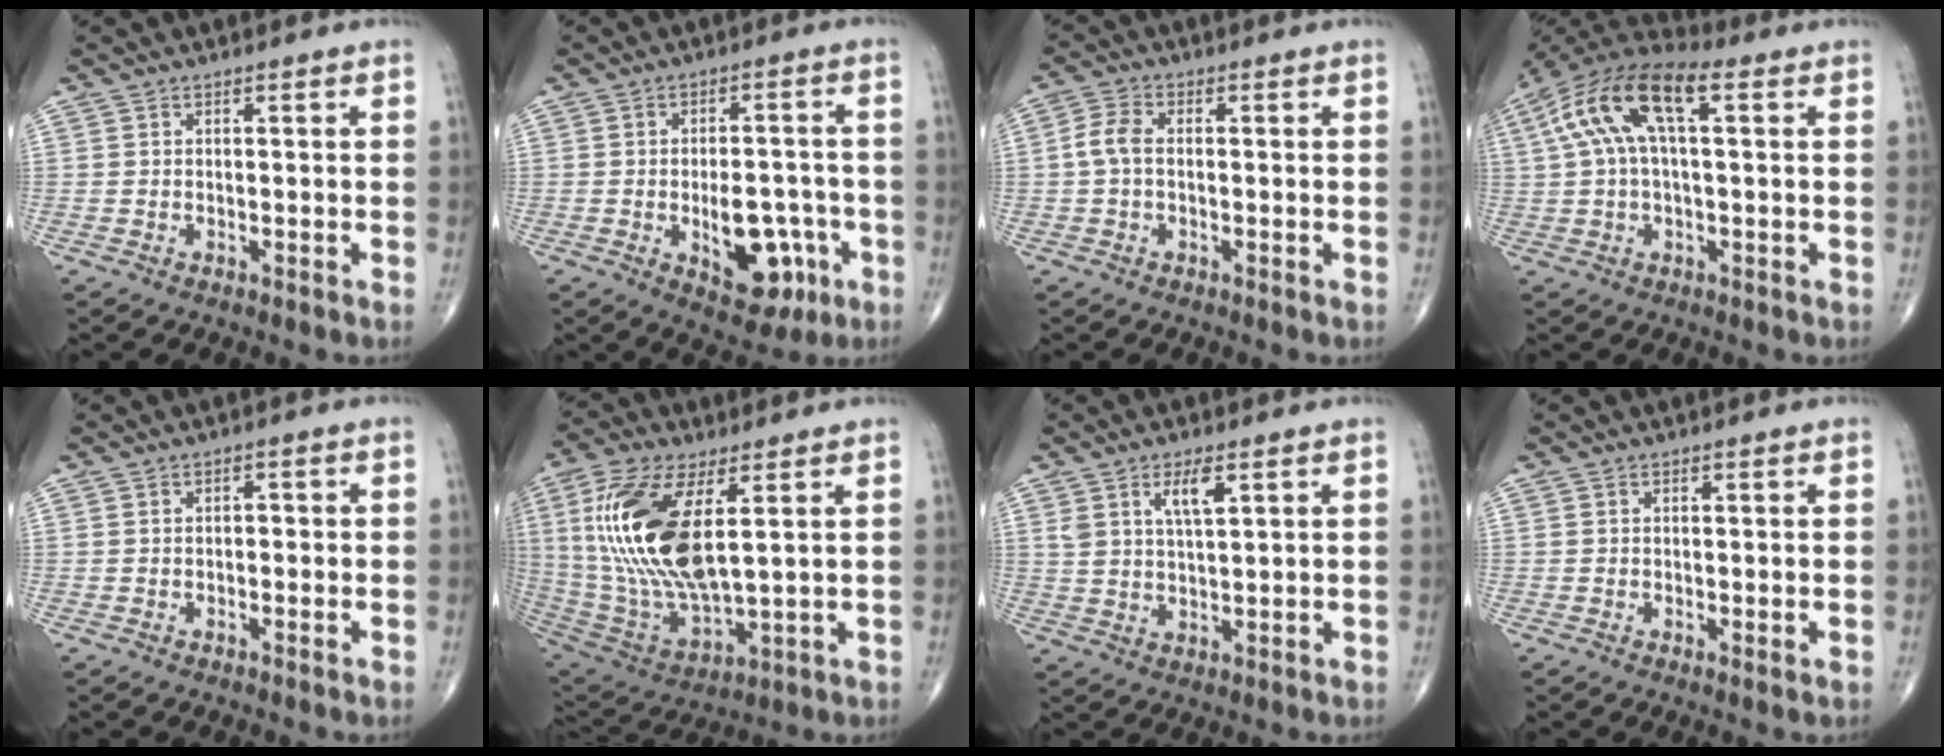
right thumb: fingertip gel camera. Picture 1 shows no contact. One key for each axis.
{"total": 11.8, "fx": -3.8, "fy": 6.5, "fz": 9.1, "tx": -0.098, "ty": 0.021, "tz": -0.041}
{"total": 4.0, "fx": -0.2, "fy": 2.4, "fz": 3.2, "tx": -0.068, "ty": 0.011, "tz": -0.012}
{"total": 14.7, "fx": 3.9, "fy": 5.9, "fz": 12.9, "tx": -0.267, "ty": 0.047, "tz": 0.063}
{"total": 1.2, "fx": -0.1, "fy": 0.7, "fz": 0.9, "tx": -0.005, "ty": 0.003, "tz": -0.006}
{"total": 22.0, "fx": 4.8, "fy": 9.4, "fz": 19.3, "tx": -0.411, "ty": -0.027, "tz": 0.097}
{"total": 5.2, "fx": 2.6, "fy": 1.8, "fz": 4.2, "tx": -0.075, "ty": -0.014, "tz": 0.051}
{"total": 0.8, "fx": 0.1, "fy": 0.1, "fz": 0.8, "tx": -0.015, "ty": -0.004, "tz": 0.000}